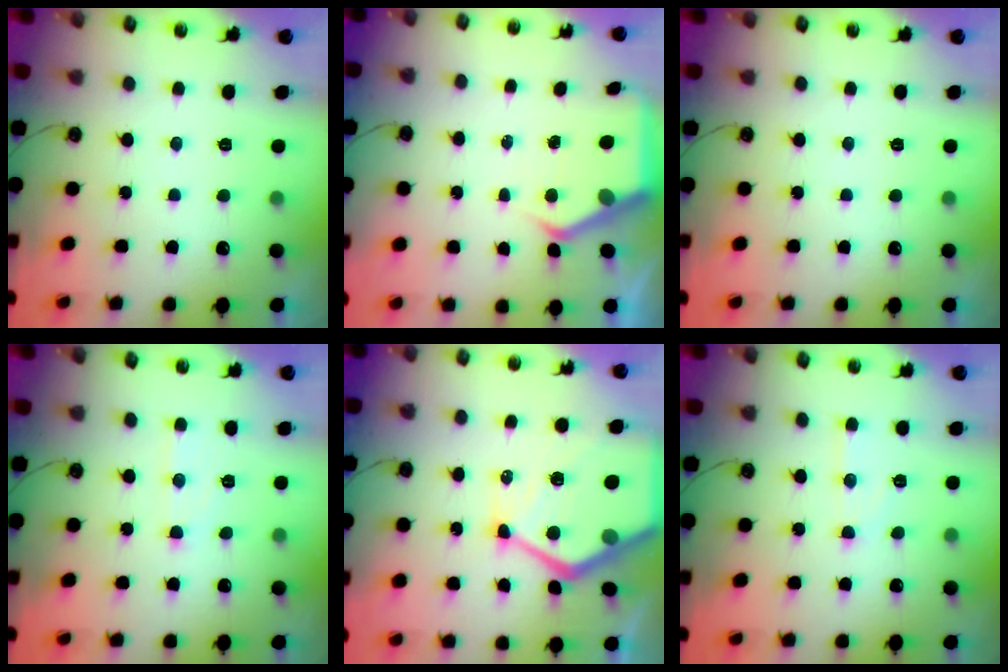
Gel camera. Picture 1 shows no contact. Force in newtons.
{"total": 4.4, "press": 4.4, "slide": 0.4}
{"total": 0.0}
{"total": 6.6, "press": 6.6, "slide": 0.6}
{"total": 20.7, "press": 20.6, "slide": 2.3}
{"total": 7.4, "press": 7.4, "slide": 0.6}